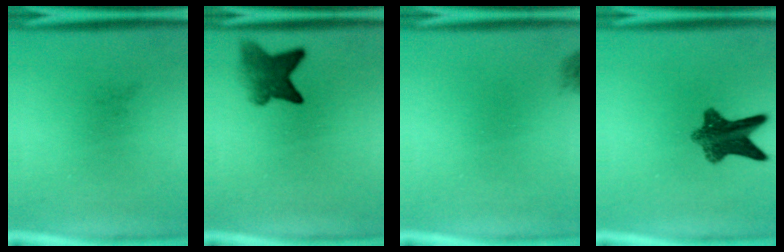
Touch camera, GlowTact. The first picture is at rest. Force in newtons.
{"total": 5.2}
{"total": 0.9}
{"total": 8.2}